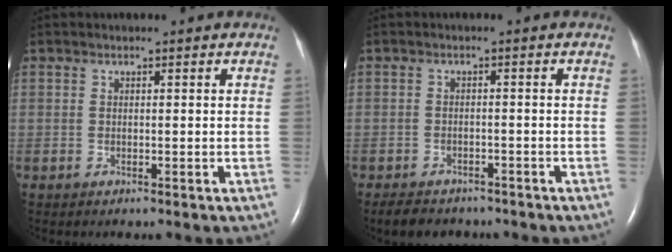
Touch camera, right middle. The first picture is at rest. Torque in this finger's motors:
{"motor_torque": [0.35, -0.32, 0.03, 0.01]}